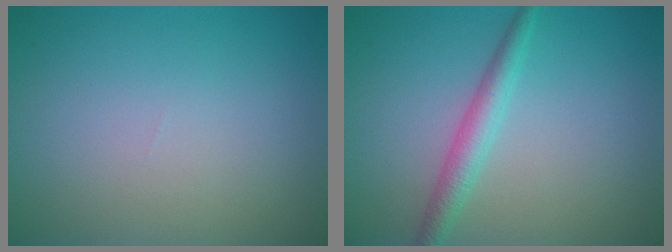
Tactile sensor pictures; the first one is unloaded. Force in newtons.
{"total": 2.5, "press": 2.5, "slide": 0.1}